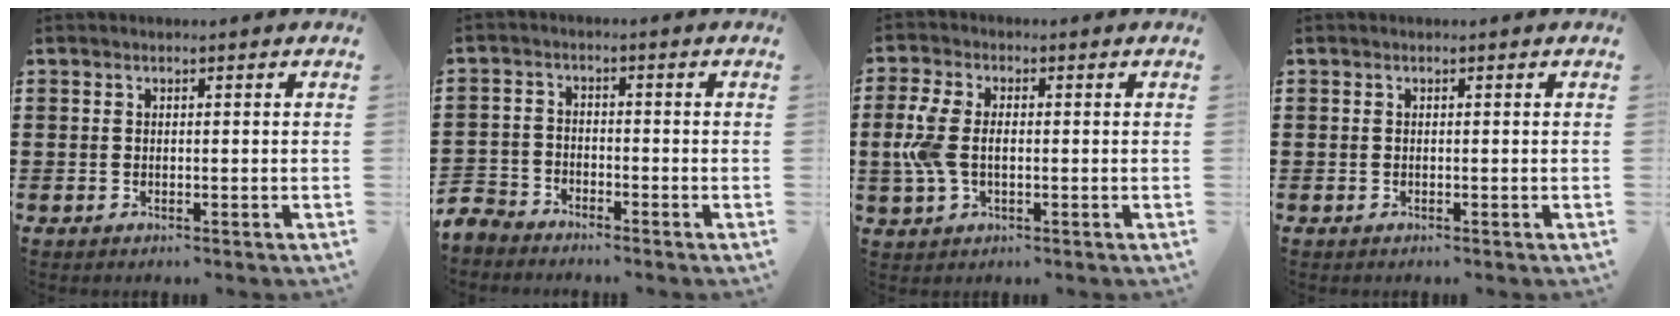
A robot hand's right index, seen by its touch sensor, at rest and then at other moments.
{"total": 3.4, "force": [-3.3, 0.9, 0.0], "torque": [-0.021, -0.002, -0.077]}
{"total": 5.9, "force": [-0.2, 3.5, 4.8], "torque": [-0.126, -0.001, -0.013]}
{"total": 0.0}